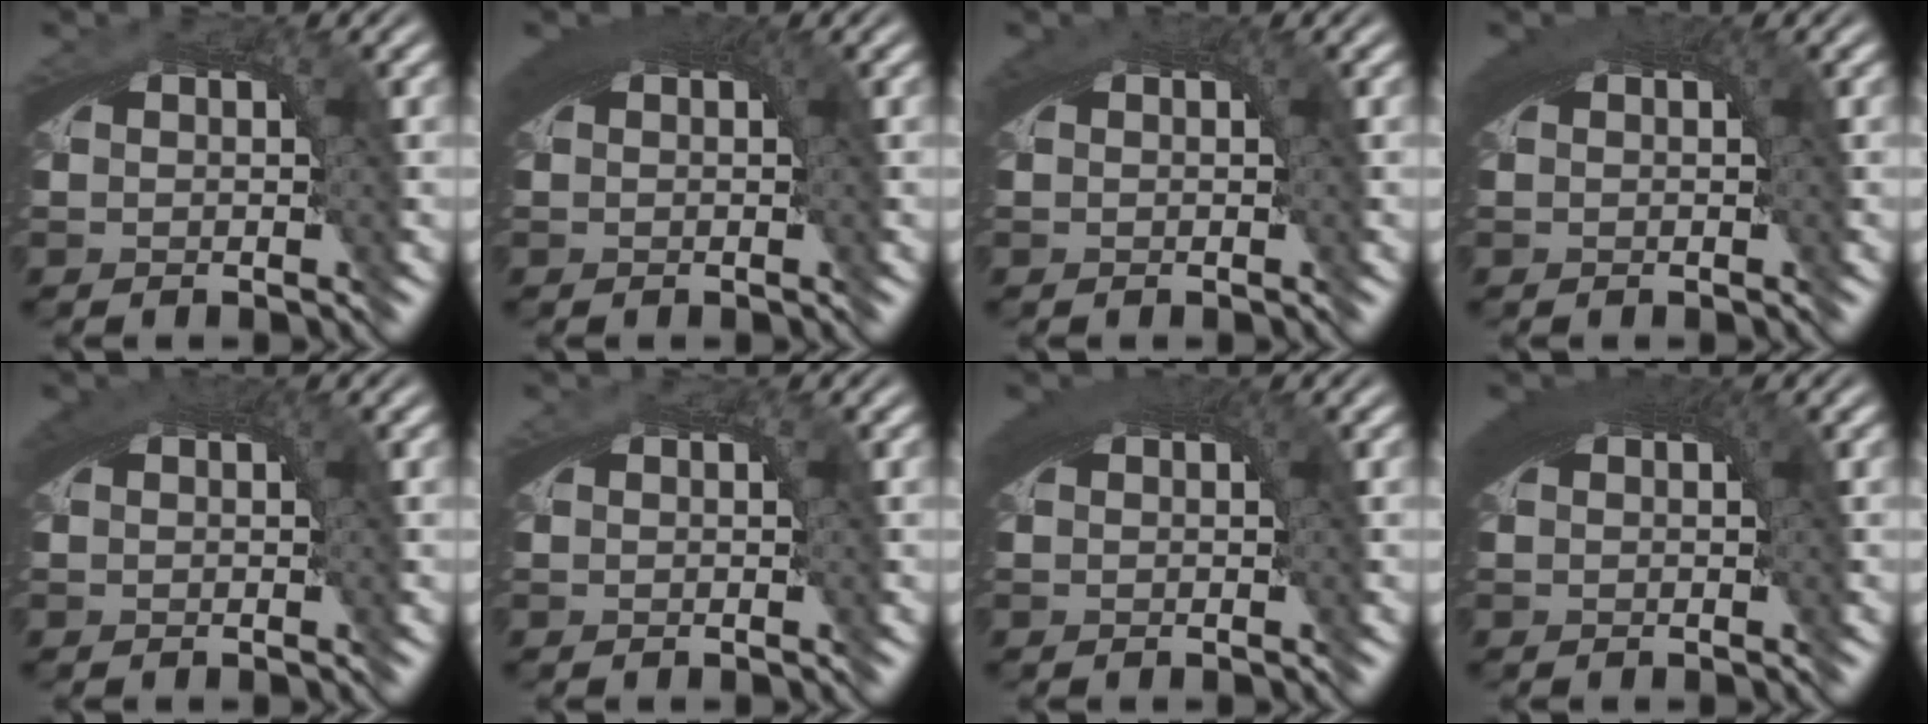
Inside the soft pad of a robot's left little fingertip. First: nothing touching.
{"total": 3.0, "force": [1.2, 0.7, 2.7], "torque": [-0.029, 0.011, 0.015]}
{"total": 1.3, "force": [0.6, 0.0, 1.1], "torque": [-0.014, 0.005, 0.010]}
{"total": 2.3, "force": [1.0, 0.4, 2.0], "torque": [-0.024, 0.007, 0.014]}
{"total": 1.4, "force": [0.7, 0.1, 1.2], "torque": [-0.014, 0.005, 0.011]}
{"total": 0.0}
{"total": 2.5, "force": [1.0, 0.6, 2.2], "torque": [-0.025, 0.008, 0.014]}
{"total": 3.7, "force": [1.3, 1.0, 3.3], "torque": [-0.037, 0.014, 0.015]}